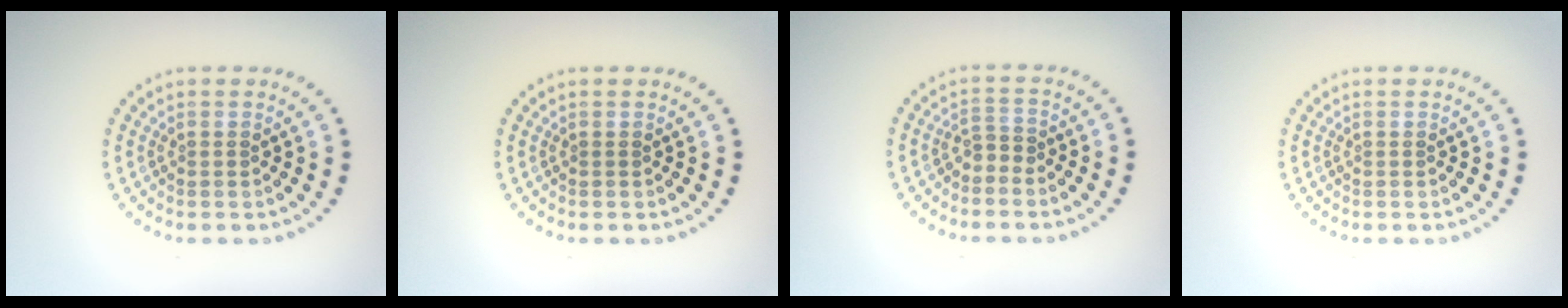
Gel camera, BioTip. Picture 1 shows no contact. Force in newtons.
{"total": 0.0}
{"total": 1.2, "press": 0.9, "slide": 0.8}
{"total": 0.0}